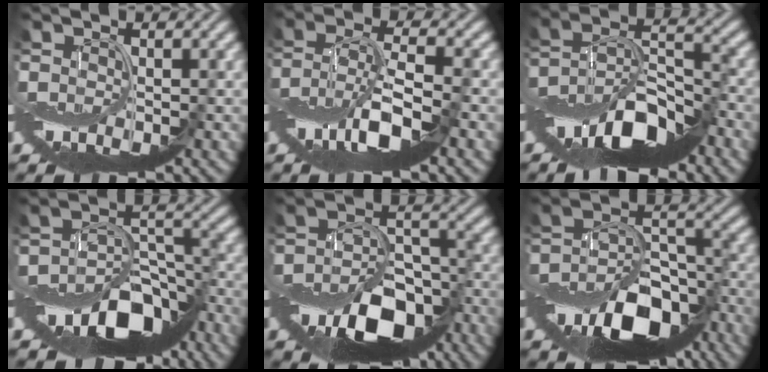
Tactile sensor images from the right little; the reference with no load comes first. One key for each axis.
{"total": 6.4, "fx": -3.0, "fy": 2.1, "fz": 5.3, "tx": -0.105, "ty": 0.007, "tz": -0.065}
{"total": 10.8, "fx": -6.9, "fy": 3.9, "fz": 7.3, "tx": -0.125, "ty": 0.007, "tz": -0.134}
{"total": 10.4, "fx": -7.4, "fy": 4.7, "fz": 5.5, "tx": -0.081, "ty": -0.001, "tz": -0.121}
{"total": 9.9, "fx": -5.9, "fy": 5.2, "fz": 6.1, "tx": -0.100, "ty": -0.008, "tz": -0.092}
{"total": 11.0, "fx": -6.8, "fy": 5.6, "fz": 6.6, "tx": -0.110, "ty": -0.004, "tz": -0.111}